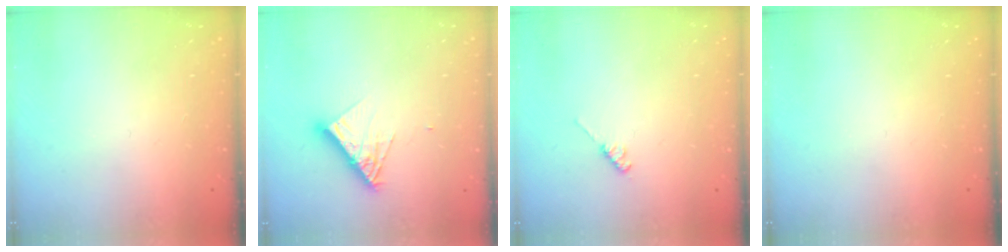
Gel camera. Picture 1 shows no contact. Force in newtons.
{"total": 9.3, "press": 9.2, "slide": 0.8}
{"total": 2.6, "press": 2.5, "slide": 0.4}
{"total": 0.0}